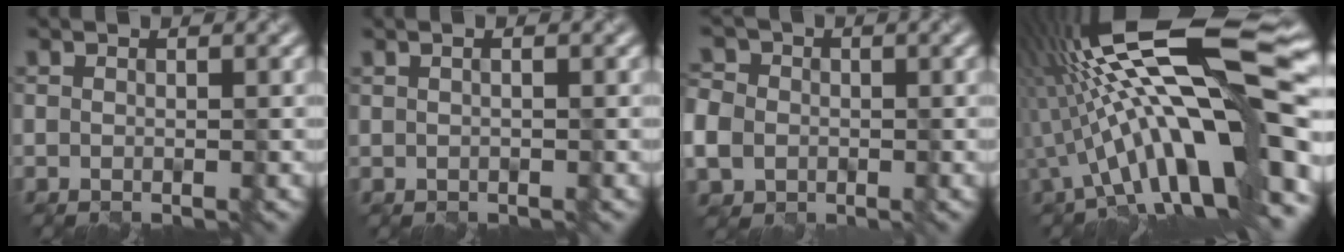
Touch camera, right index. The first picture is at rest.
{"total": 0.7, "force": [0.4, 0.3, 0.5], "torque": [0.003, -0.001, 0.003]}
{"total": 4.9, "force": [-0.8, 4.5, 1.8], "torque": [-0.048, 0.005, -0.034]}
{"total": 17.8, "force": [-0.2, 4.1, 17.3], "torque": [-0.272, 0.039, -0.014]}